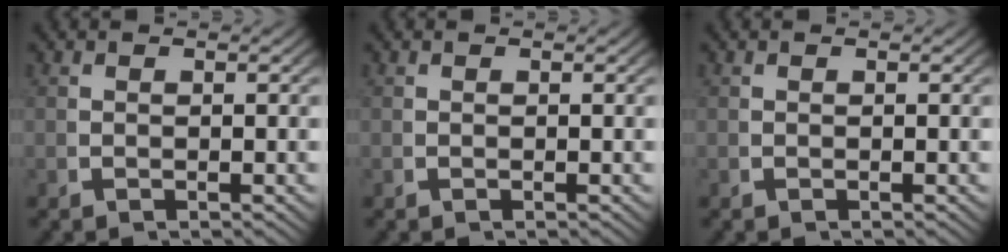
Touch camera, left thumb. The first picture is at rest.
{"total": 0.0}
{"total": 0.0}